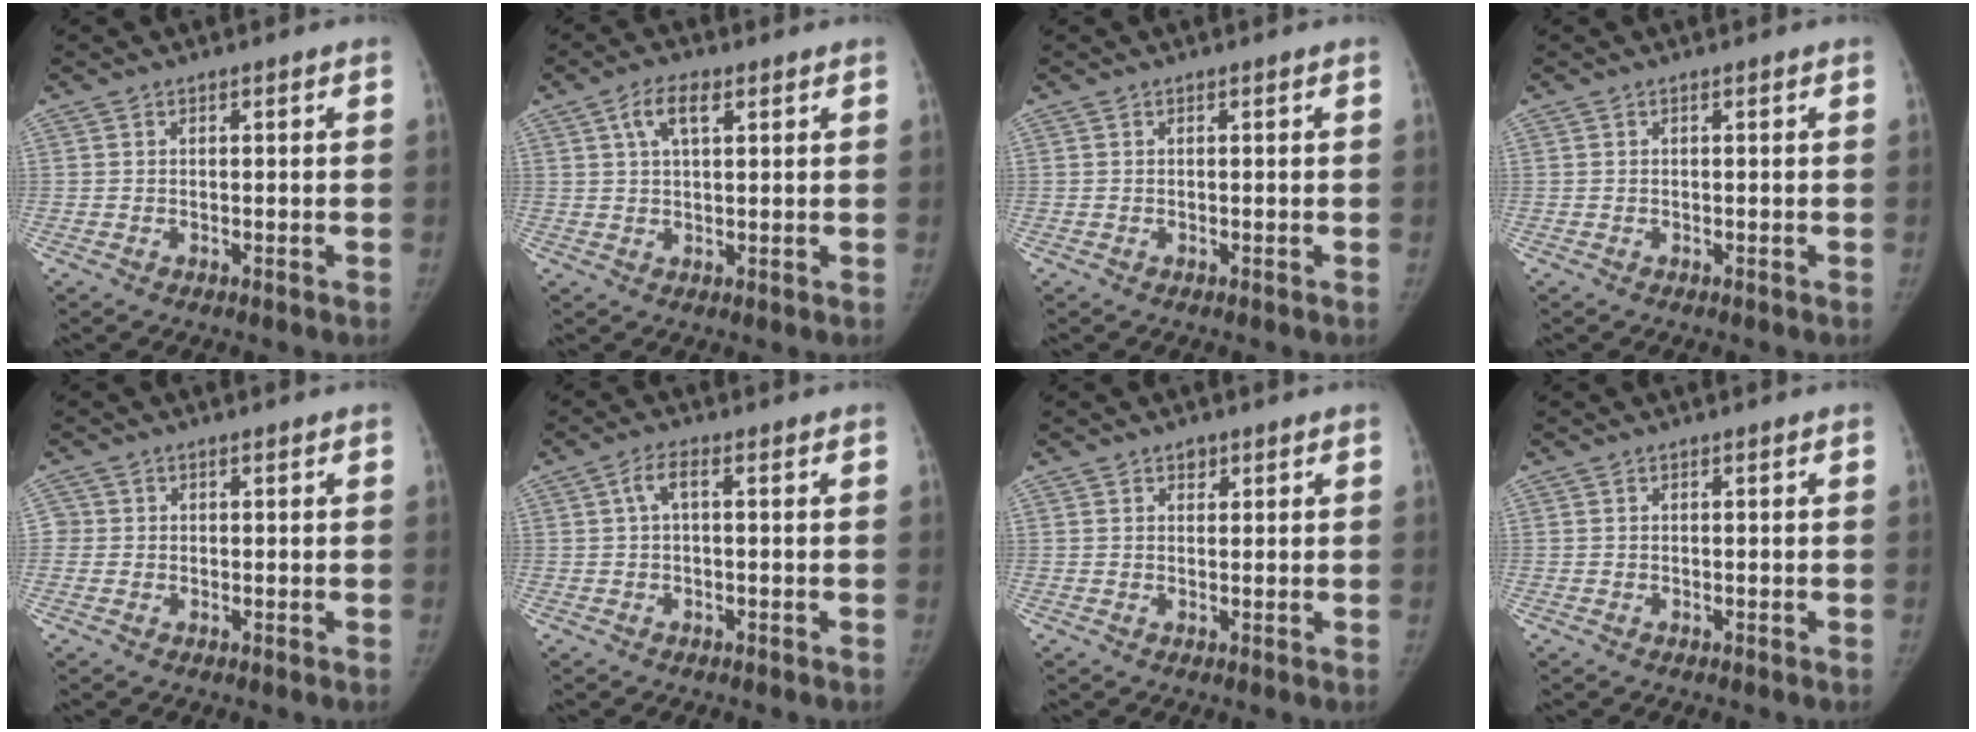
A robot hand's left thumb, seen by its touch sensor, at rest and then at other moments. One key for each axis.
{"total": 5.3, "fx": 2.3, "fy": 2.5, "fz": 4.0, "tx": -0.071, "ty": 0.004, "tz": 0.043}
{"total": 0.0}
{"total": 0.0}
{"total": 1.5, "fx": 0.0, "fy": 1.5, "fz": 0.0, "tx": 0.015, "ty": 0.005, "tz": -0.003}
{"total": 2.6, "fx": 0.3, "fy": 1.0, "fz": 2.4, "tx": -0.051, "ty": 0.014, "tz": 0.004}
{"total": 1.5, "fx": 0.9, "fy": 1.2, "fz": 0.5, "tx": 0.009, "ty": -0.004, "tz": 0.011}
{"total": 0.0}